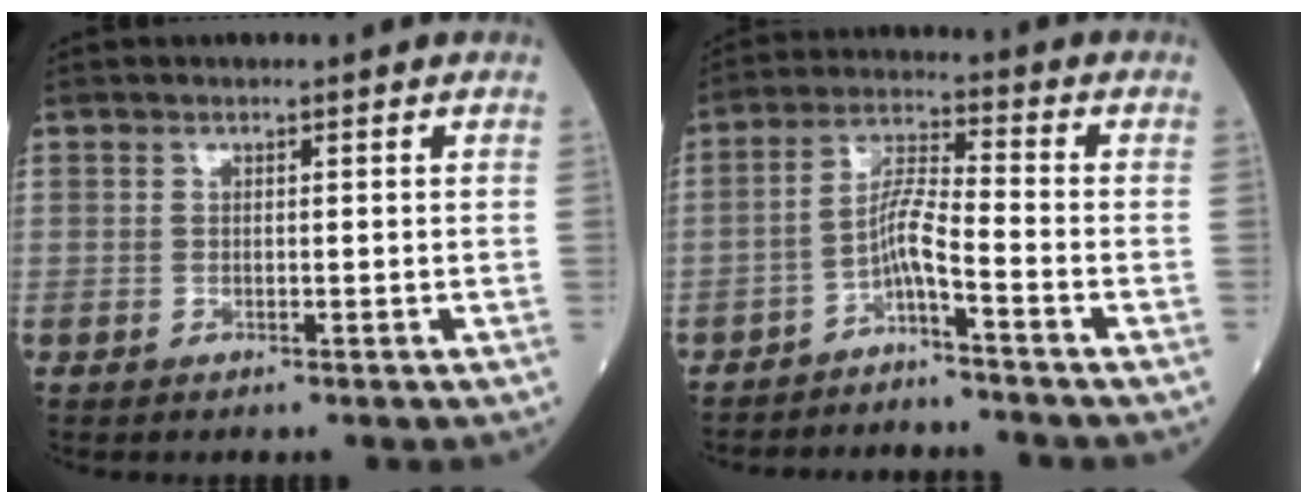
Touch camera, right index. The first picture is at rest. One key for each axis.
{"total": 5.3, "fx": -3.4, "fy": -0.4, "fz": 4.0, "tx": -0.075, "ty": 0.005, "tz": -0.068}